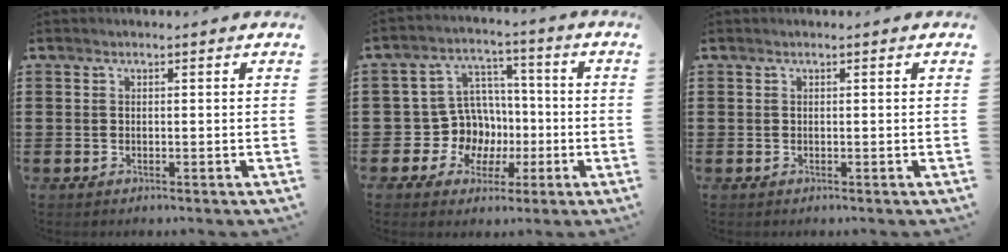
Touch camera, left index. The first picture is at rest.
{"total": 9.4, "force": [-0.9, 8.8, 3.0], "torque": [-0.106, 0.003, -0.009]}
{"total": 0.0}